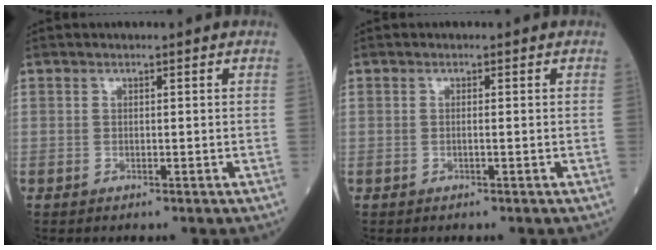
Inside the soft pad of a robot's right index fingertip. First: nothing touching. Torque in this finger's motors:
{"motor_torque": [-0.13, -0.03, -0.03, -0.01]}